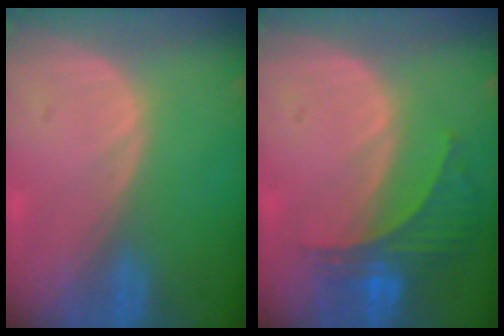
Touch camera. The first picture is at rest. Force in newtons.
{"total": 5.9, "press": 5.6, "slide": 1.9}